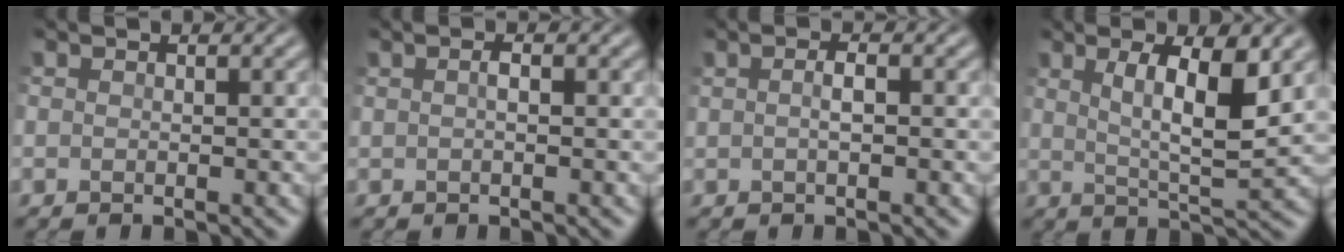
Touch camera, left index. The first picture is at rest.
{"total": 0.9, "force": [0.0, 0.3, 0.8], "torque": [-0.021, 0.002, -0.001]}
{"total": 1.4, "force": [0.0, 0.4, 1.3], "torque": [-0.027, -0.002, 0.000]}
{"total": 6.2, "force": [2.1, 1.7, 5.6], "torque": [-0.096, -0.010, 0.038]}